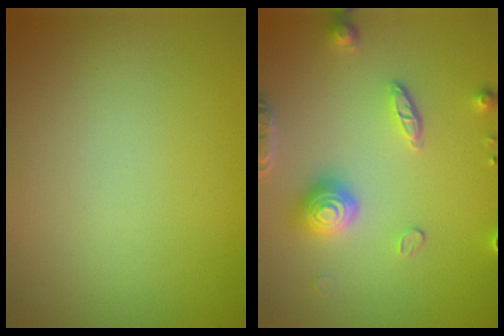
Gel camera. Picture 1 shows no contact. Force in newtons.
{"total": 4.0, "press": 3.5, "slide": 2.1}